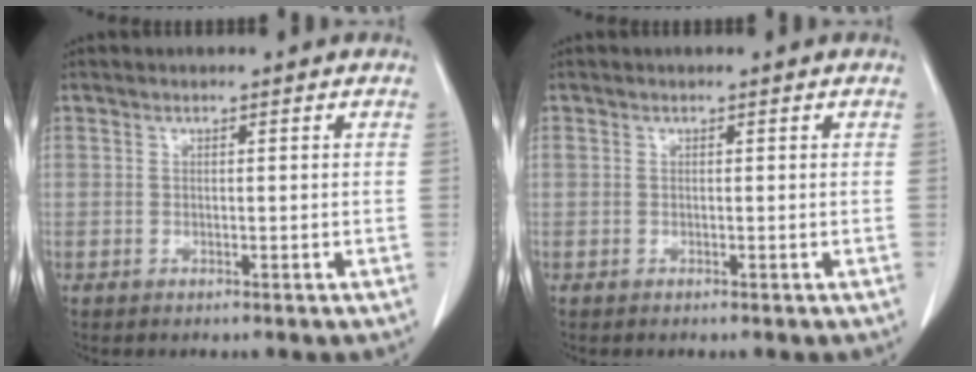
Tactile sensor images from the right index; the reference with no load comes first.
{"total": 0.6, "force": [-0.1, 0.5, 0.4], "torque": [-0.015, 0.007, 0.003]}